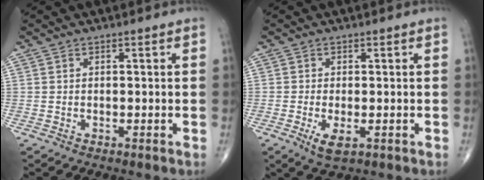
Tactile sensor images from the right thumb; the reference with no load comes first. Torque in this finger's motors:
{"motor_torque": [-0.16, 0.18, 0.23, 0.22, 0.10]}